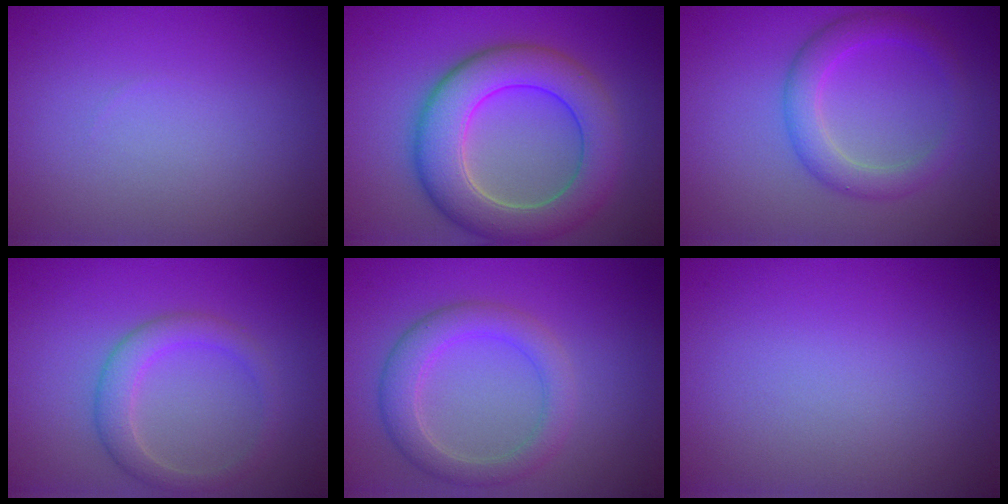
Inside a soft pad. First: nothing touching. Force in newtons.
{"total": 8.1, "press": 8.1, "slide": 0.5}
{"total": 3.4, "press": 3.4, "slide": 0.1}
{"total": 3.0, "press": 3.0, "slide": 0.1}
{"total": 3.5, "press": 3.5, "slide": 0.1}
{"total": 0.0}